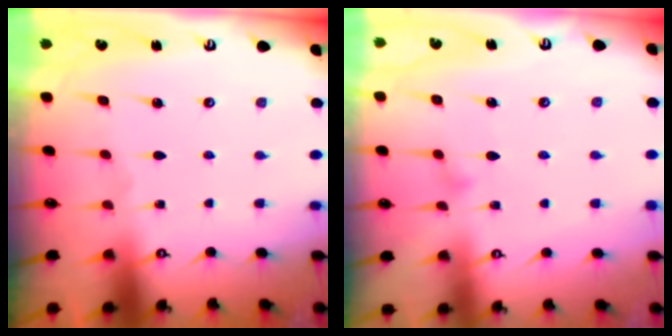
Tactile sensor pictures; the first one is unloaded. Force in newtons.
{"total": 6.5, "press": 6.5, "slide": 0.4}